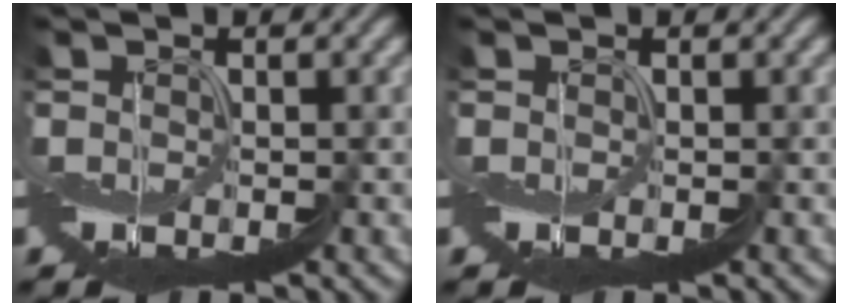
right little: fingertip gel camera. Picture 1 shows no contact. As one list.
[{"total": 0.0}]